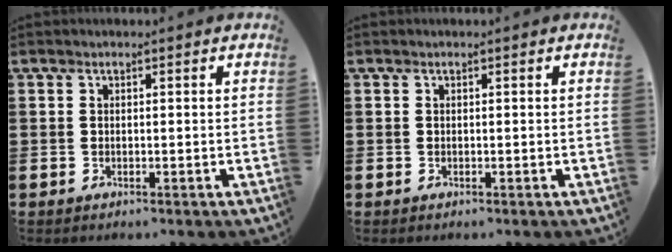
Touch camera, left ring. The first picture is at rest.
{"total": 0.0}